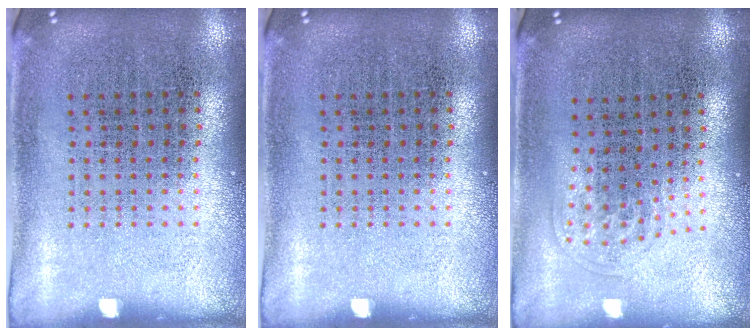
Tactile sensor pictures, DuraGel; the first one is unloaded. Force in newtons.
{"total": 0.0}
{"total": 1.0, "press": 0.6, "slide": 0.8}